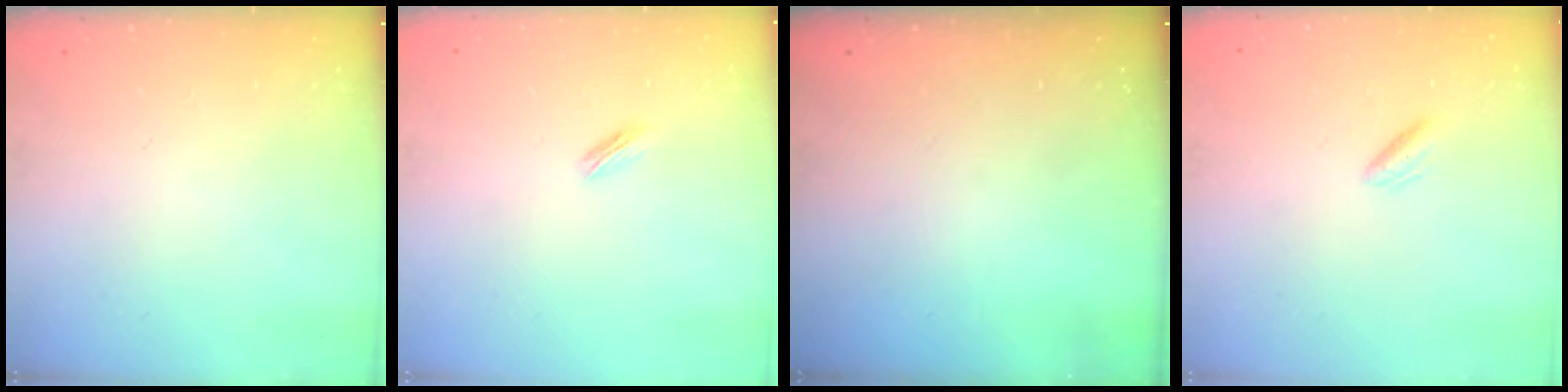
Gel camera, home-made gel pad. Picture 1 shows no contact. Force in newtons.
{"total": 1.3, "press": 1.2, "slide": 0.3}
{"total": 0.0}
{"total": 1.6, "press": 1.3, "slide": 0.9}